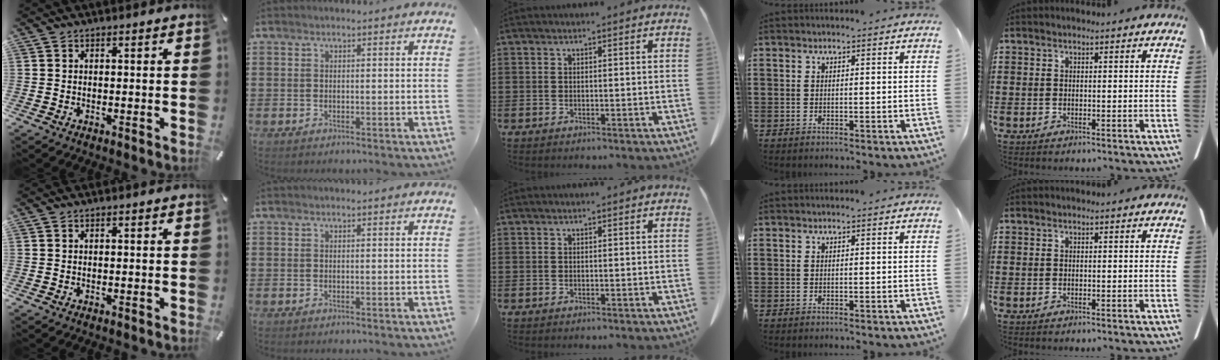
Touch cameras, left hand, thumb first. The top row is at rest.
{}